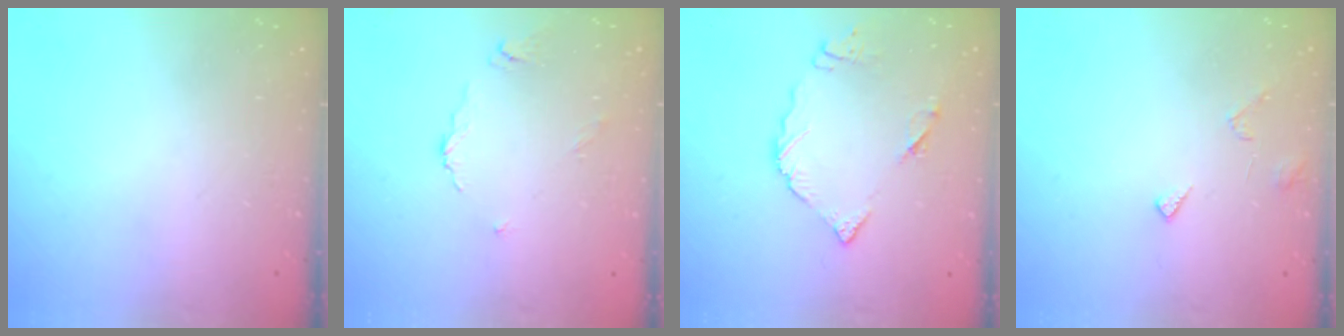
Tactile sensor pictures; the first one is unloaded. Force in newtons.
{"total": 4.2, "press": 4.1, "slide": 0.5}
{"total": 8.7, "press": 8.7, "slide": 0.6}
{"total": 5.4, "press": 5.4, "slide": 0.5}